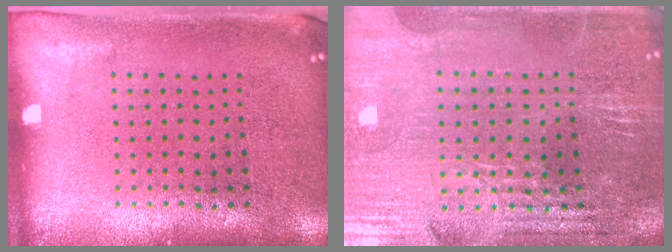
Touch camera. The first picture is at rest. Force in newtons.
{"total": 3.1, "press": 3.1, "slide": 0.3}